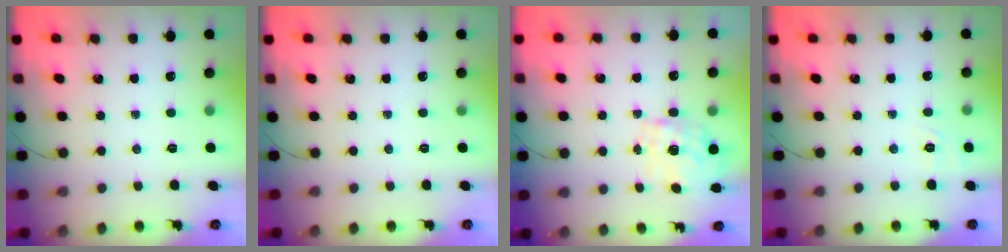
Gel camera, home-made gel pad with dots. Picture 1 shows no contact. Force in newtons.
{"total": 0.0}
{"total": 1.6, "press": 1.4, "slide": 0.8}
{"total": 1.9, "press": 0.0, "slide": 1.9}